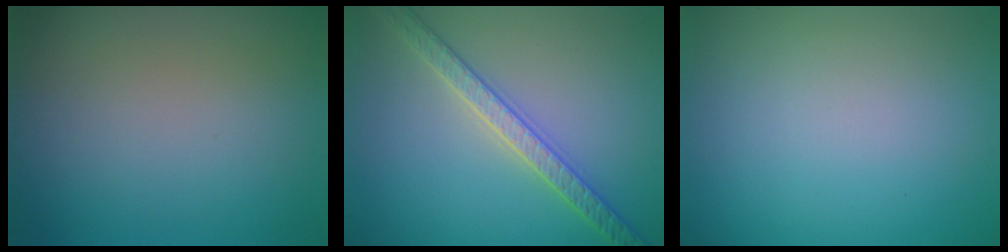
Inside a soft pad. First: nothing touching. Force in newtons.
{"total": 3.4, "press": 3.4, "slide": 0.6}
{"total": 0.0}